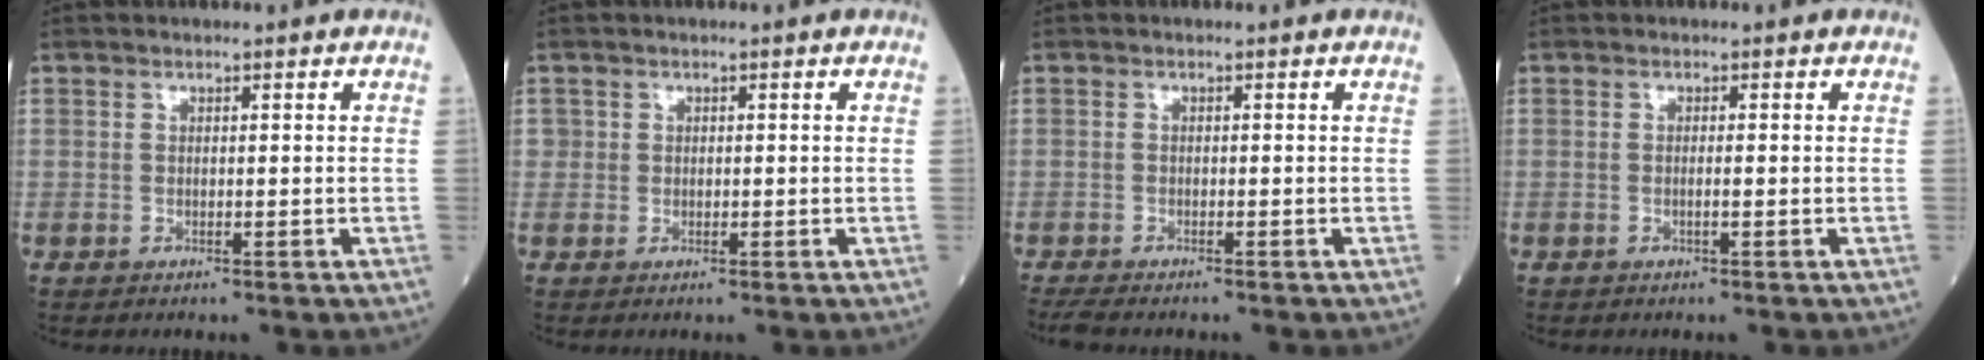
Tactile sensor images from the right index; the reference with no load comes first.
{"total": 1.1, "force": [0.1, 1.0, 0.1], "torque": [0.003, 0.003, 0.003]}
{"total": 4.3, "force": [-3.8, 0.4, 2.0], "torque": [-0.032, -0.008, -0.059]}
{"total": 0.7, "force": [-0.2, -0.1, 0.7], "torque": [-0.018, 0.000, 0.000]}